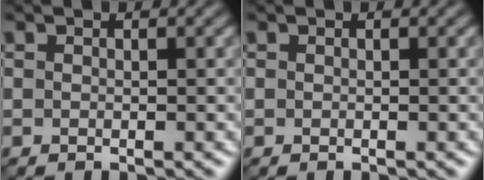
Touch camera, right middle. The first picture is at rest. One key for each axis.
{"total": 0.0}